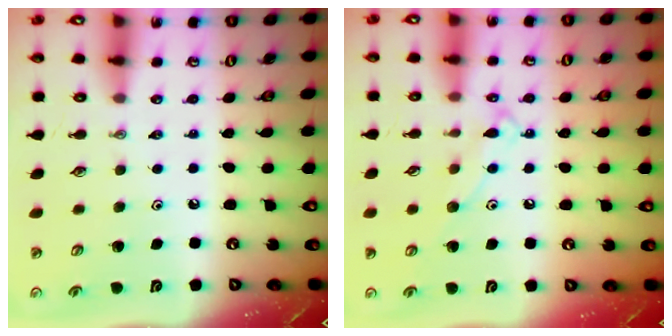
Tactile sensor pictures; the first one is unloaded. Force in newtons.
{"total": 9.4, "press": 9.4, "slide": 0.8}